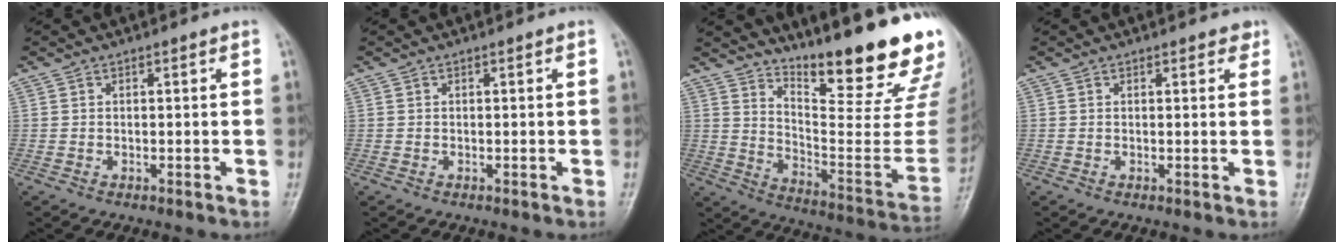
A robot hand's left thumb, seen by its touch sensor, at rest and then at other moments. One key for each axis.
{"total": 0.0}
{"total": 25.9, "fx": 20.0, "fy": 4.3, "fz": 15.9, "tx": -0.210, "ty": -0.158, "tz": 0.283}
{"total": 1.7, "fx": 1.3, "fy": 0.8, "fz": 0.8, "tx": 0.002, "ty": -0.005, "tz": 0.011}